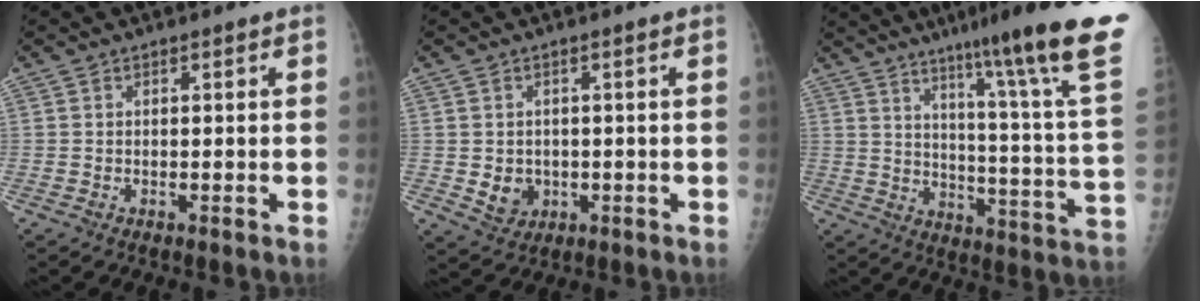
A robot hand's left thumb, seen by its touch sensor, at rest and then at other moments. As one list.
[{"total": 4.1, "force": [-0.5, 3.6, 1.9], "torque": [-0.015, -0.001, 0.005]}, {"total": 27.2, "force": [18.6, 0.5, 19.9], "torque": [-0.250, -0.107, 0.261]}]